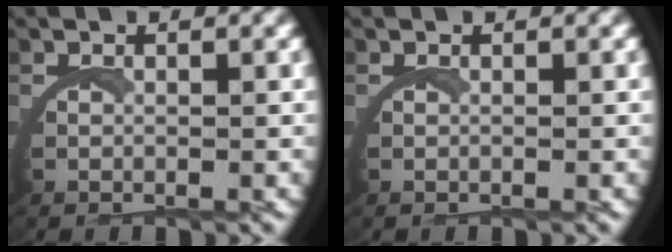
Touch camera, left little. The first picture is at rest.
{"total": 0.0}